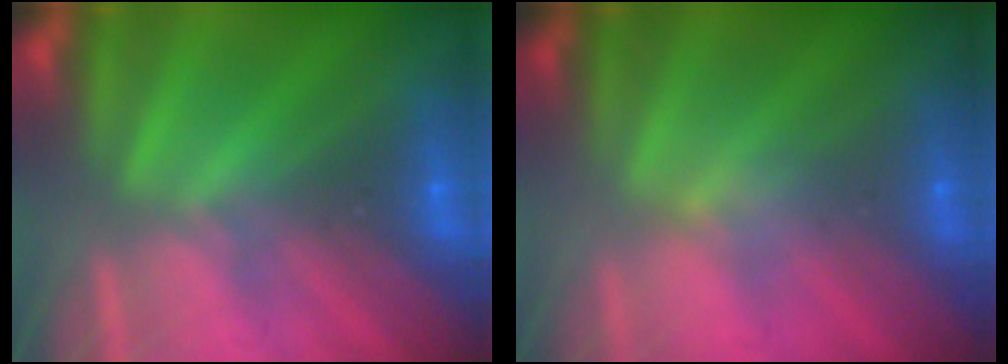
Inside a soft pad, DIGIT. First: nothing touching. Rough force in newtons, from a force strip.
{"total": 2.4}